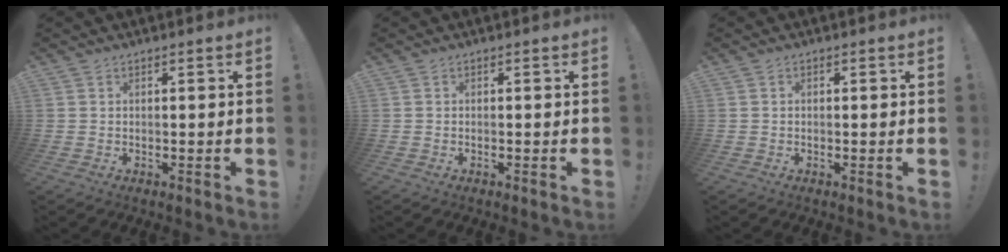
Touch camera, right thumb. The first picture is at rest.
{"total": 0.0}
{"total": 0.7, "force": [-0.4, 0.3, 0.4], "torque": [-0.011, 0.003, -0.007]}